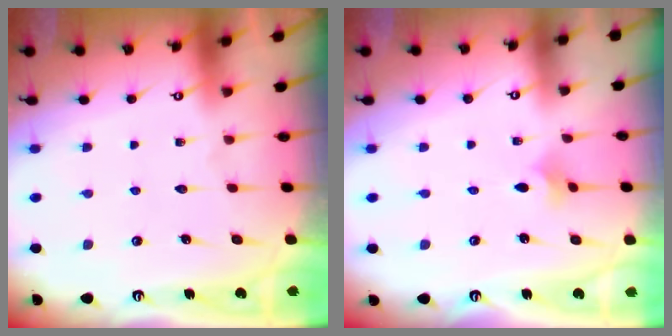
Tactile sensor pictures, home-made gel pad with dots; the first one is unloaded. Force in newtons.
{"total": 1.6, "press": 1.5, "slide": 0.4}